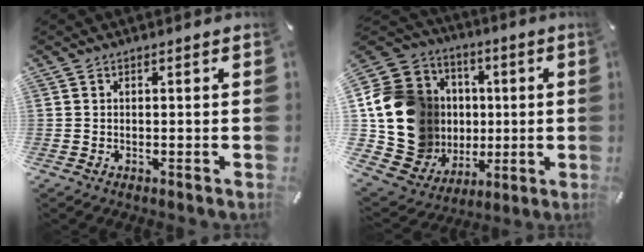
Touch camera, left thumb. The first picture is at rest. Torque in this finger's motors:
{"motor_torque": [1.53, 1.60, 2.16, 0.05, 0.52]}